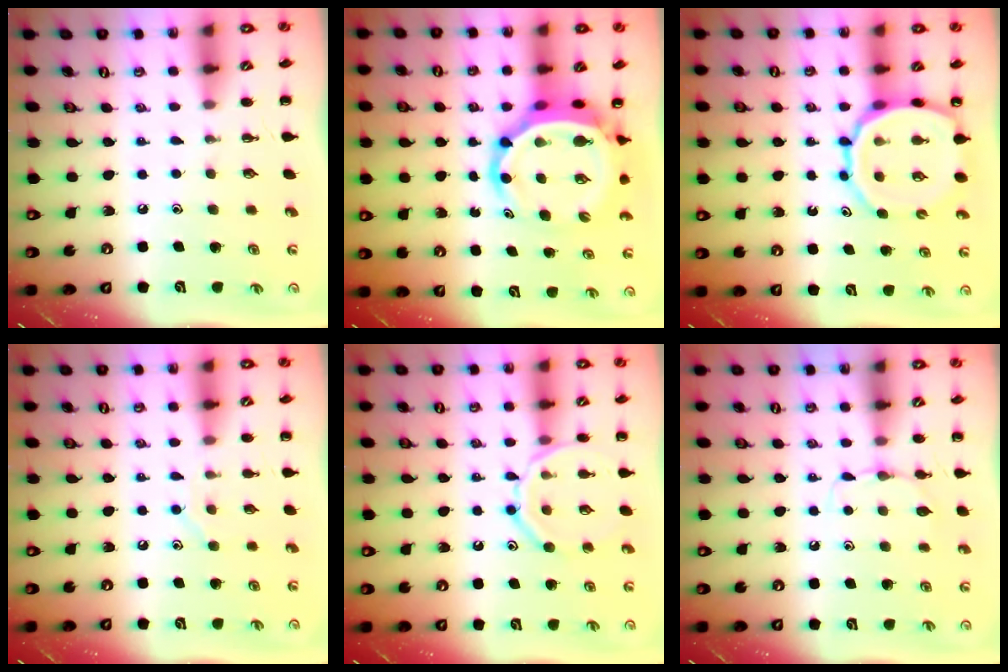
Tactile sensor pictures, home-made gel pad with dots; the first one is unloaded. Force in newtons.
{"total": 8.2, "press": 7.8, "slide": 2.6}
{"total": 14.1, "press": 13.5, "slide": 4.1}
{"total": 6.3, "press": 6.2, "slide": 1.1}
{"total": 13.5, "press": 13.4, "slide": 1.4}
{"total": 5.9, "press": 5.8, "slide": 1.4}